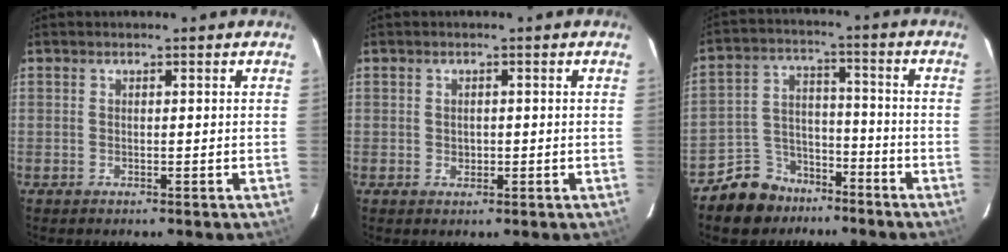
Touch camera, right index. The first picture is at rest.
{"total": 1.5, "force": [-0.1, 1.3, 0.8], "torque": [-0.011, 0.003, -0.001]}
{"total": 10.2, "force": [-7.5, 6.5, 2.2], "torque": [-0.060, 0.036, -0.113]}